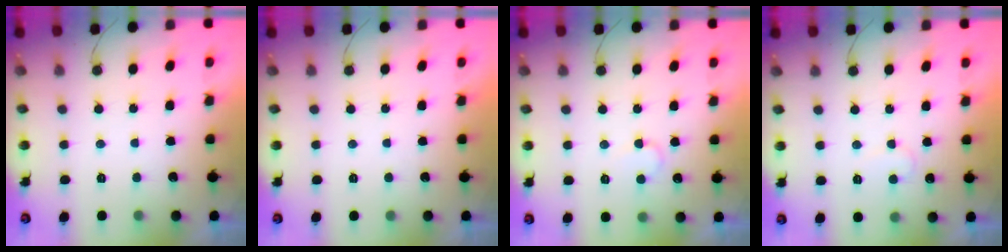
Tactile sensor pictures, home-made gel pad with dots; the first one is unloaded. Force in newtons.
{"total": 1.7, "press": 1.7, "slide": 0.0}
{"total": 4.2, "press": 4.2, "slide": 0.4}
{"total": 6.8, "press": 6.8, "slide": 0.5}